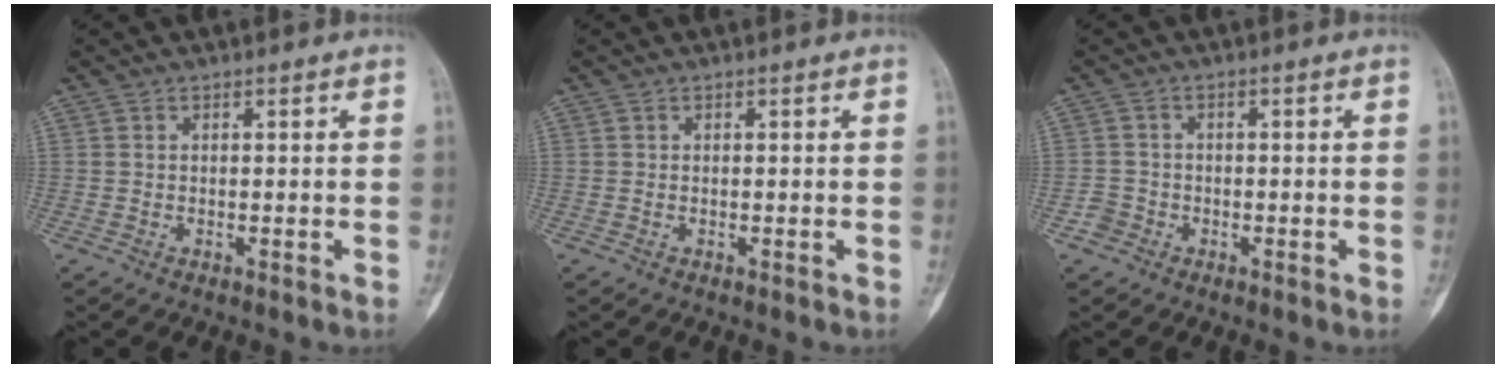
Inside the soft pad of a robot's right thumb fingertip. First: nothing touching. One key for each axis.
{"total": 0.0}
{"total": 2.3, "fx": -1.3, "fy": 1.9, "fz": 0.1, "tx": 0.009, "ty": 0.010, "tz": -0.031}